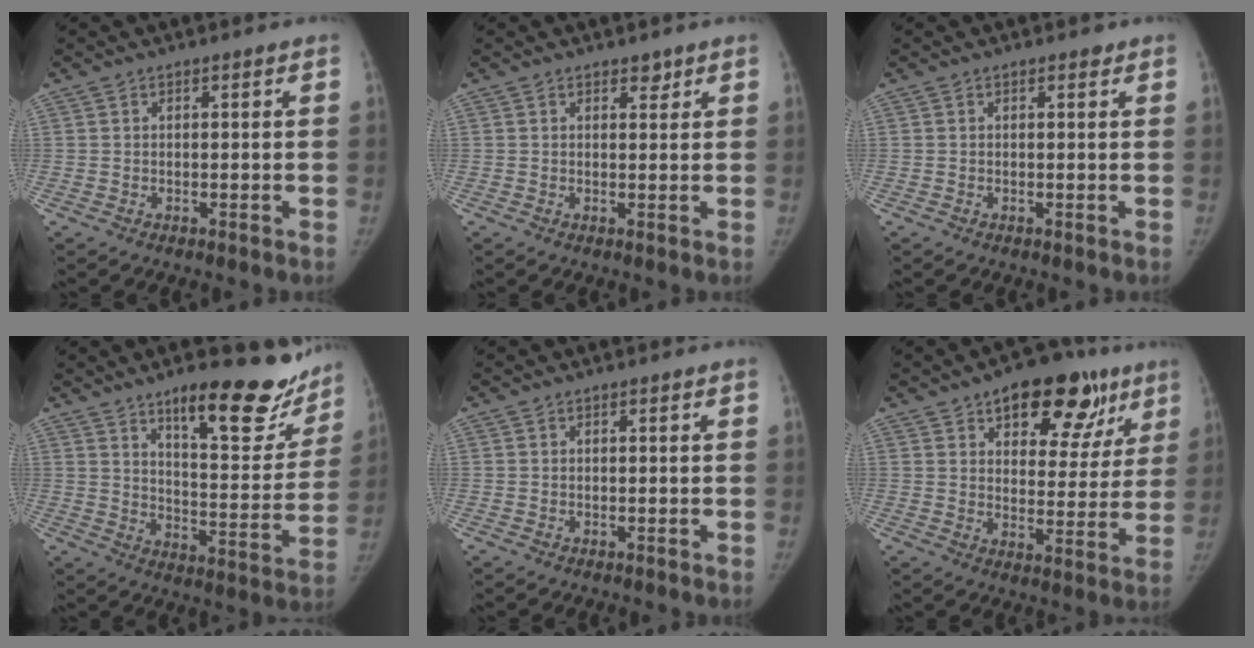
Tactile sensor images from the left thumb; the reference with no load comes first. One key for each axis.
{"total": 1.6, "fx": 1.2, "fy": 0.9, "fz": 0.6, "tx": 0.003, "ty": -0.007, "tz": 0.015}
{"total": 0.7, "fx": 0.5, "fy": 0.5, "fz": 0.3, "tx": 0.003, "ty": -0.003, "tz": 0.002}
{"total": 20.4, "fx": 14.3, "fy": 6.7, "fz": 12.9, "tx": -0.116, "ty": -0.096, "tz": 0.204}
{"total": 0.0}
{"total": 18.6, "fx": 10.5, "fy": 10.0, "fz": 11.7, "tx": -0.100, "ty": -0.018, "tz": 0.145}